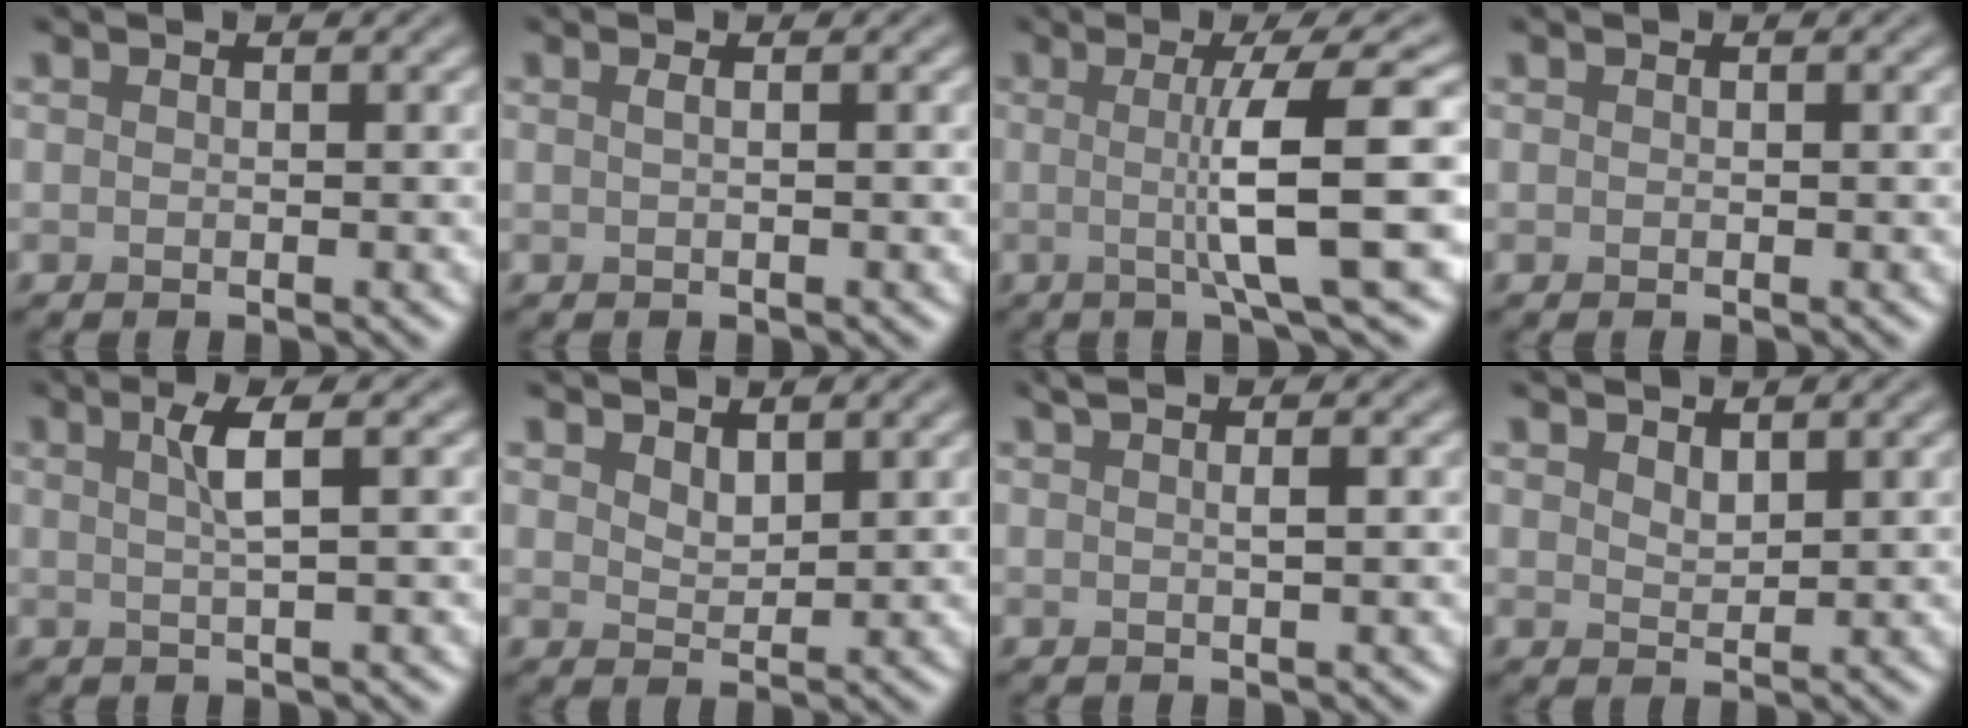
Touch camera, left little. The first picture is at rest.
{"total": 0.5, "force": [0.1, 0.2, 0.5], "torque": [-0.007, 0.004, -0.001]}
{"total": 7.8, "force": [0.0, 1.3, 7.7], "torque": [-0.113, 0.005, 0.001]}
{"total": 0.0}
{"total": 2.3, "force": [0.7, 0.4, 2.2], "torque": [-0.040, 0.003, 0.011]}
{"total": 1.6, "force": [1.3, 0.7, 0.7], "torque": [-0.015, -0.004, 0.029]}
{"total": 1.8, "force": [0.6, 0.5, 1.6], "torque": [-0.024, 0.004, 0.006]}
{"total": 1.3, "force": [1.1, 0.5, 0.4], "torque": [-0.012, -0.002, 0.025]}